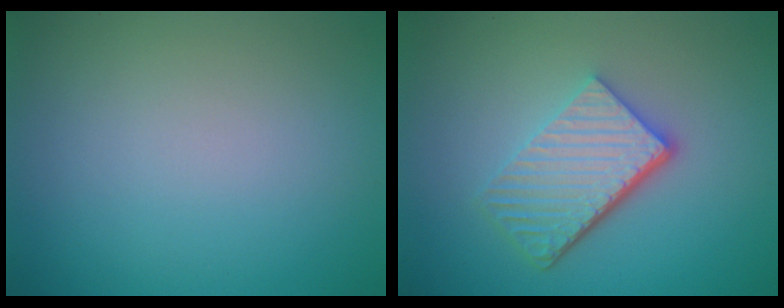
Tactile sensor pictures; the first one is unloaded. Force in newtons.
{"total": 5.5, "press": 3.9, "slide": 3.9}